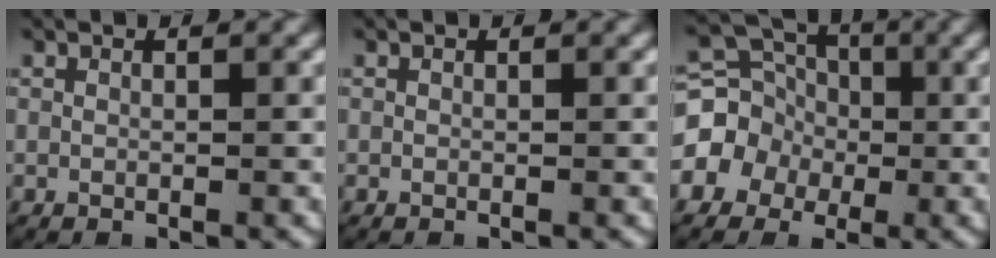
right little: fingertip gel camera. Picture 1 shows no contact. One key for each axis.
{"total": 0.0}
{"total": 11.7, "fx": -0.5, "fy": 10.7, "fz": 4.6, "tx": -0.115, "ty": -0.030, "tz": -0.013}